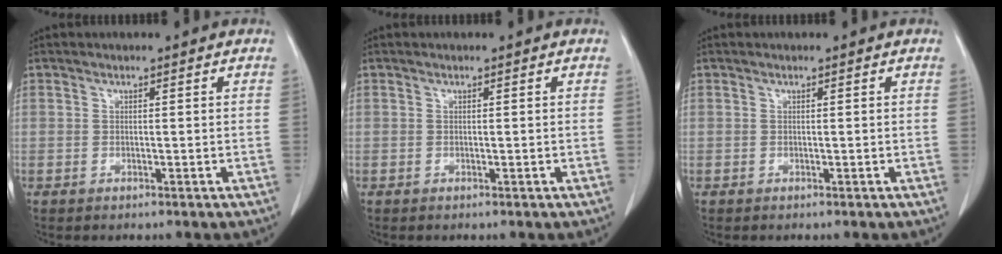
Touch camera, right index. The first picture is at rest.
{"total": 0.0}
{"total": 0.0}